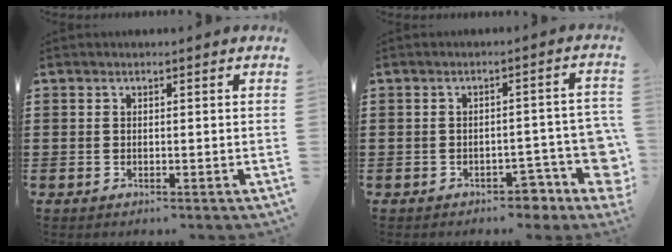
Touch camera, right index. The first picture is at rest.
{"total": 6.4, "force": [-3.6, 2.8, 4.5], "torque": [-0.057, 0.000, -0.064]}